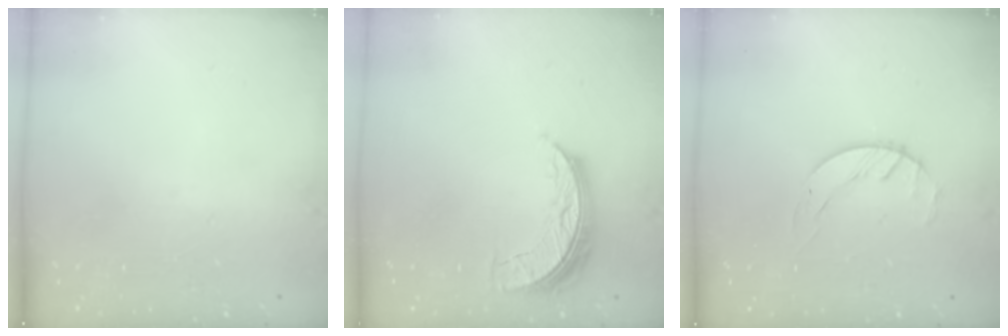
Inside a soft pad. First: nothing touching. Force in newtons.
{"total": 7.2, "press": 7.2, "slide": 0.3}
{"total": 1.7, "press": 1.7, "slide": 0.3}